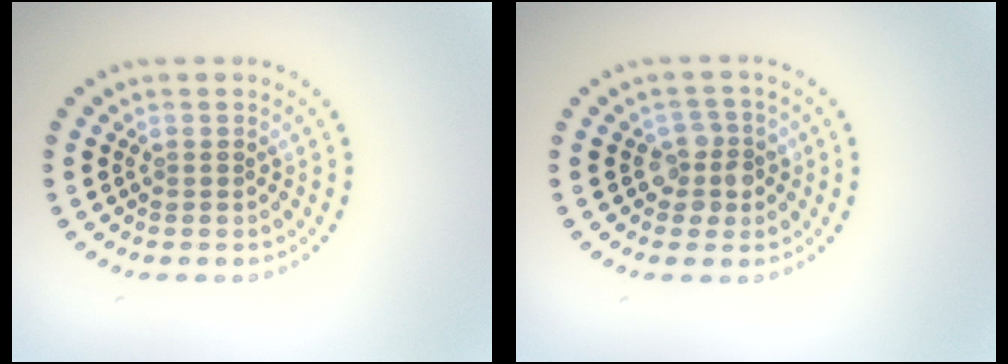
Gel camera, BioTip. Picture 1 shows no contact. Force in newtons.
{"total": 2.6, "press": 2.2, "slide": 1.3}